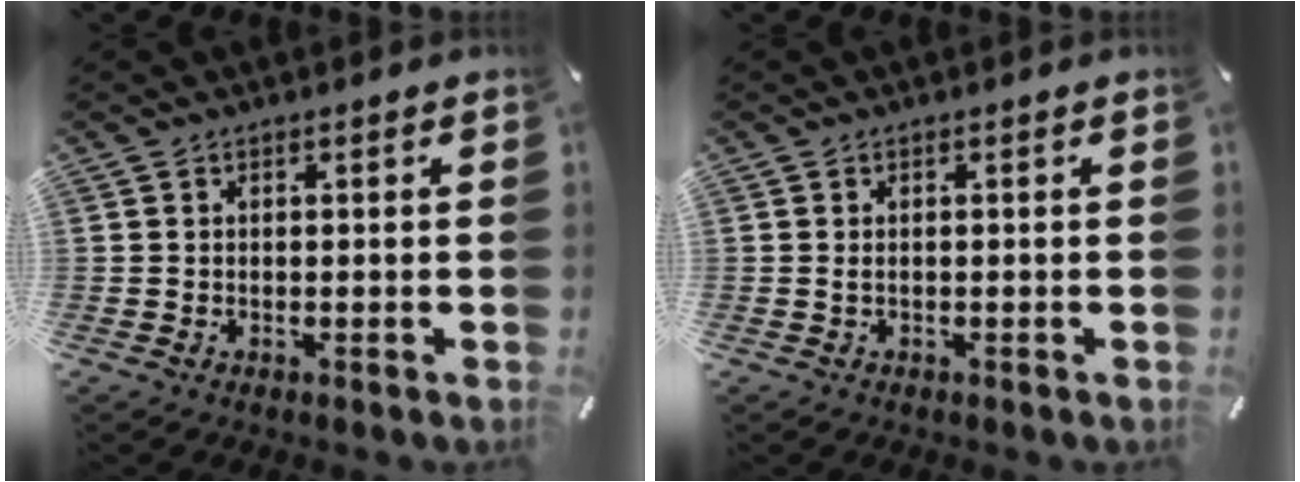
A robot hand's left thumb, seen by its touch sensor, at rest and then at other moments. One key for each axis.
{"total": 0.6, "fx": -0.1, "fy": 0.3, "fz": 0.6, "tx": -0.013, "ty": -0.001, "tz": -0.002}